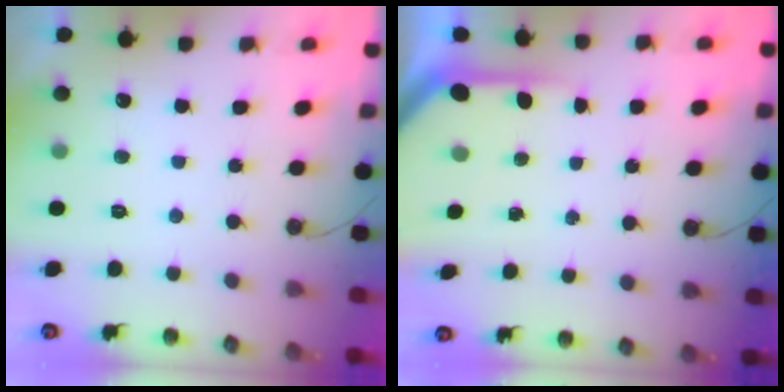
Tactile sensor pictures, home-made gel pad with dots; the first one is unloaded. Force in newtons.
{"total": 5.2, "press": 5.2, "slide": 0.5}